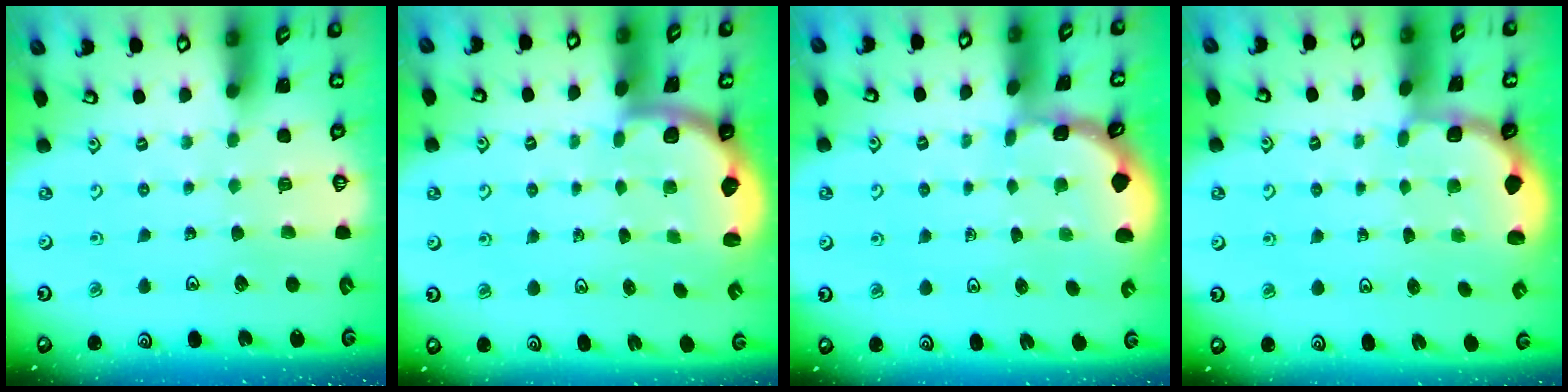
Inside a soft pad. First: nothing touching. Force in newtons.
{"total": 2.2, "press": 2.1, "slide": 0.7}
{"total": 1.5, "press": 1.5, "slide": 0.2}
{"total": 2.0, "press": 1.8, "slide": 0.7}